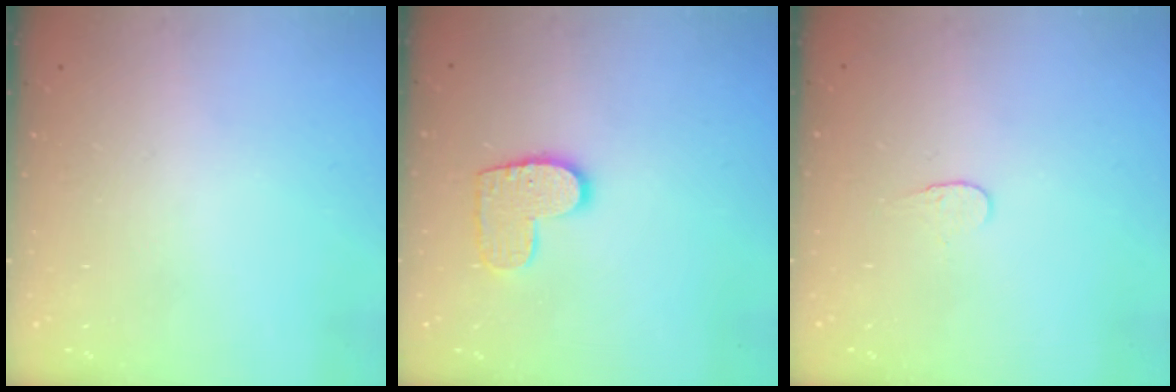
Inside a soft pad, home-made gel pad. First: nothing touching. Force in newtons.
{"total": 9.7, "press": 9.7, "slide": 0.3}
{"total": 3.8, "press": 3.8, "slide": 0.3}